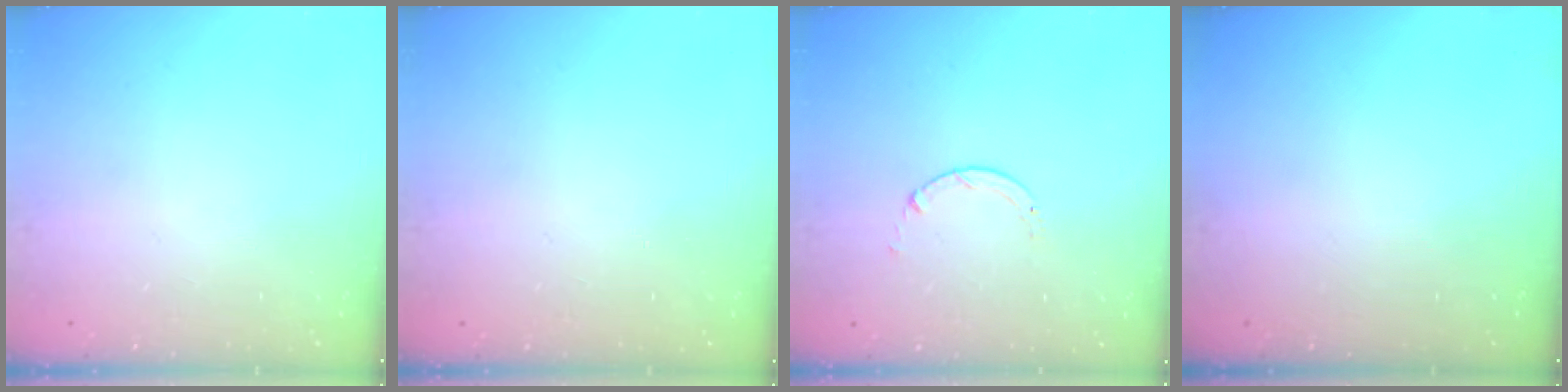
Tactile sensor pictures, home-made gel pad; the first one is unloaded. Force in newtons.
{"total": 2.6, "press": 2.6, "slide": 0.2}
{"total": 0.7, "press": 0.7, "slide": 0.1}
{"total": 0.0}